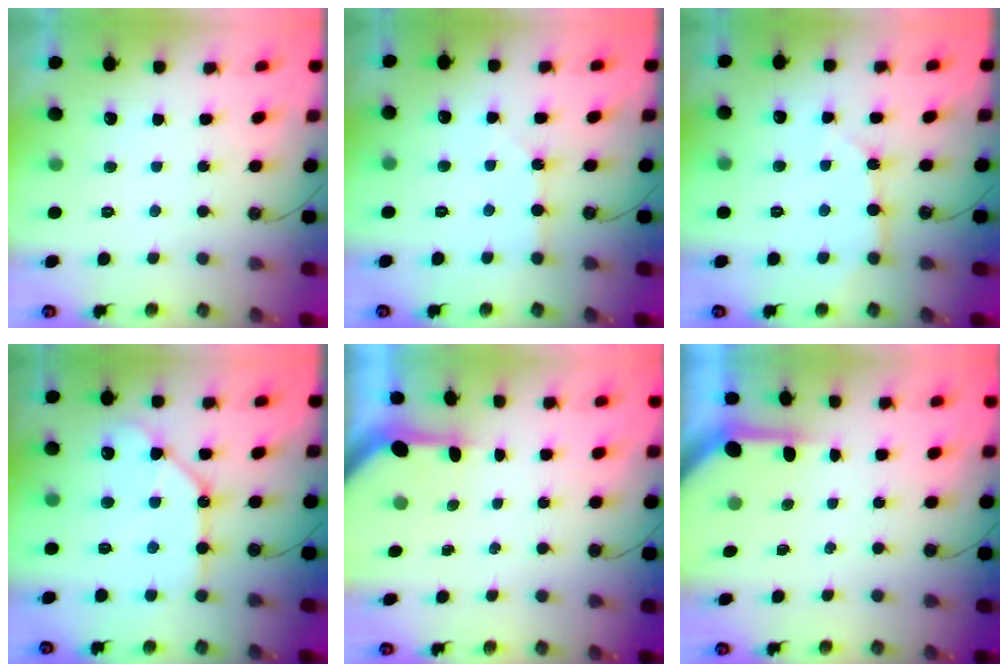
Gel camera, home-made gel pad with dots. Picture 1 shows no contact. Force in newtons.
{"total": 3.5, "press": 3.4, "slide": 0.6}
{"total": 6.3, "press": 6.3, "slide": 0.5}
{"total": 12.5, "press": 12.4, "slide": 1.6}
{"total": 3.3, "press": 3.3, "slide": 0.2}
{"total": 3.7, "press": 3.7, "slide": 0.4}